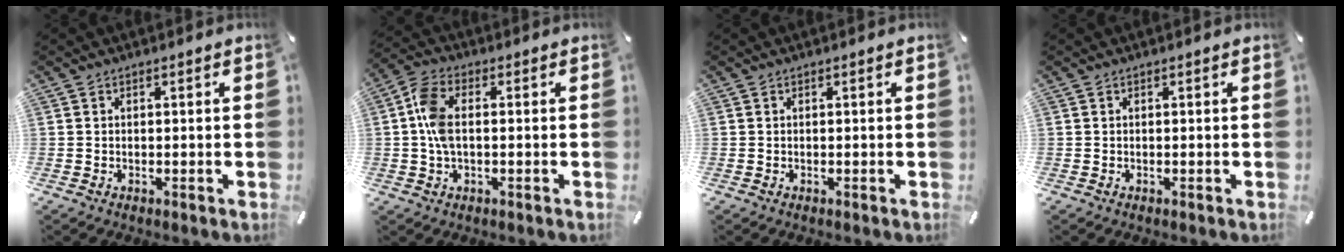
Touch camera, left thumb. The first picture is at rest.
{"total": 6.9, "force": [0.1, 3.7, 5.8], "torque": [-0.135, 0.003, 0.000]}
{"total": 0.0}
{"total": 0.0}